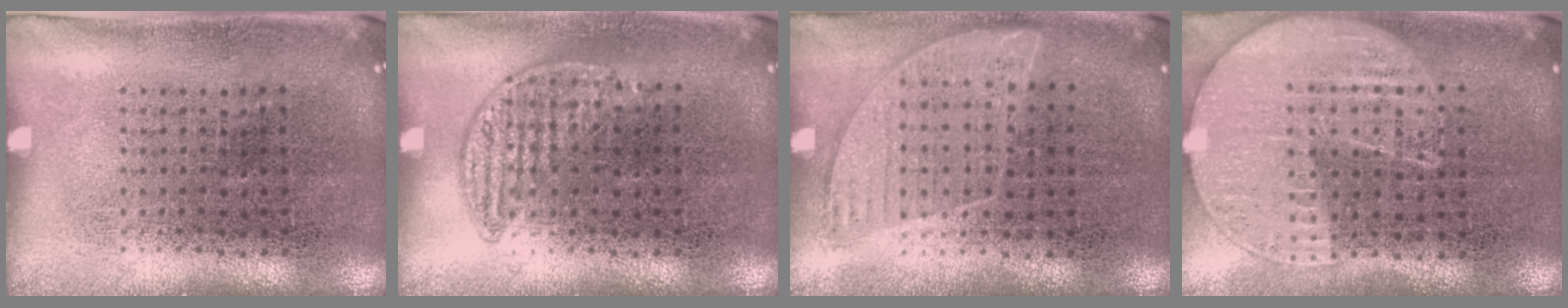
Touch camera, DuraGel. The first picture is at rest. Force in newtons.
{"total": 0.8, "press": 0.6, "slide": 0.5}
{"total": 0.9, "press": 0.7, "slide": 0.5}
{"total": 1.1, "press": 1.1, "slide": 0.4}